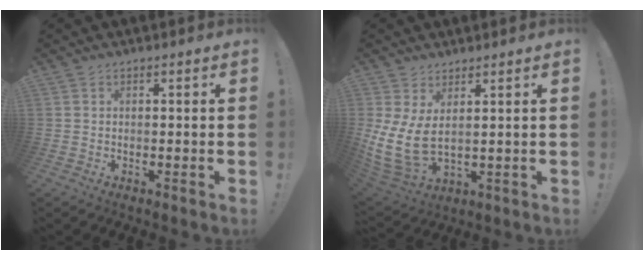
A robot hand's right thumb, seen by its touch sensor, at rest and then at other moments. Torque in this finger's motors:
{"motor_torque": [-0.05, 0.87, 0.81, 0.46, 0.14]}